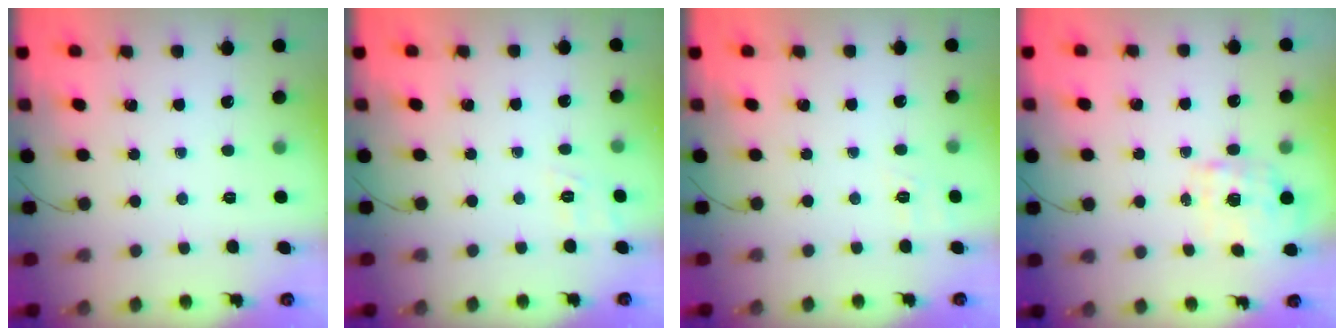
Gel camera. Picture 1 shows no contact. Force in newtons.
{"total": 3.0, "press": 2.3, "slide": 1.9}
{"total": 7.1, "press": 6.8, "slide": 2.0}
{"total": 1.9, "press": 1.8, "slide": 0.5}